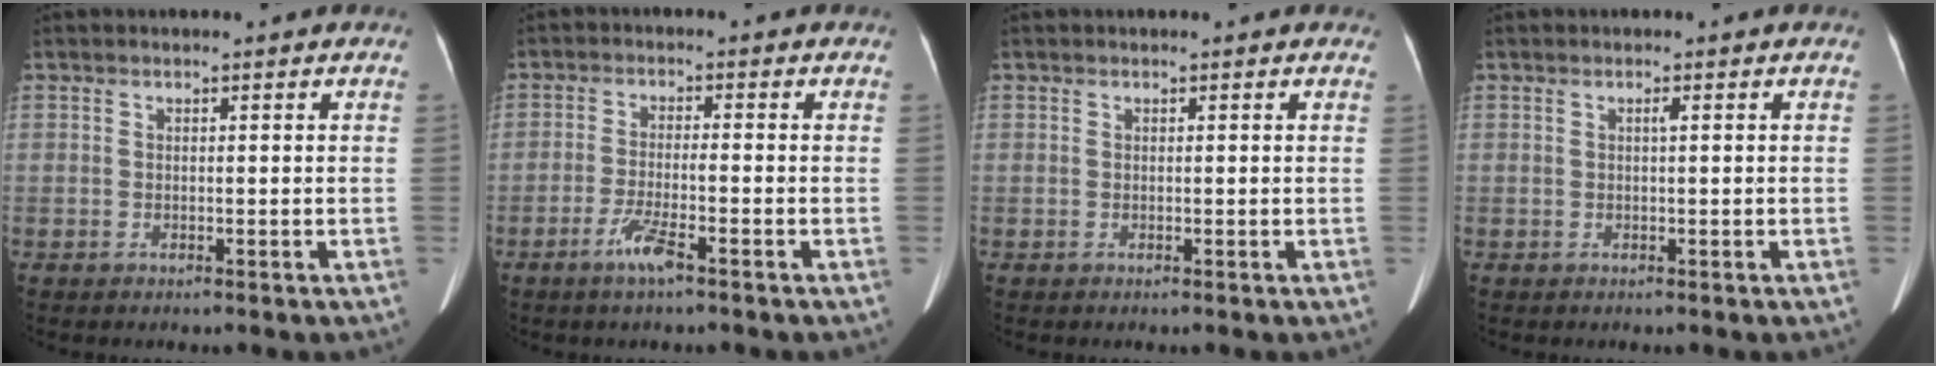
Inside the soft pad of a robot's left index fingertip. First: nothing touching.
{"total": 4.4, "force": [-2.8, 0.0, 3.5], "torque": [-0.074, -0.010, -0.054]}
{"total": 0.0}
{"total": 0.5, "force": [0.1, 0.0, 0.5], "torque": [-0.011, 0.000, 0.001]}